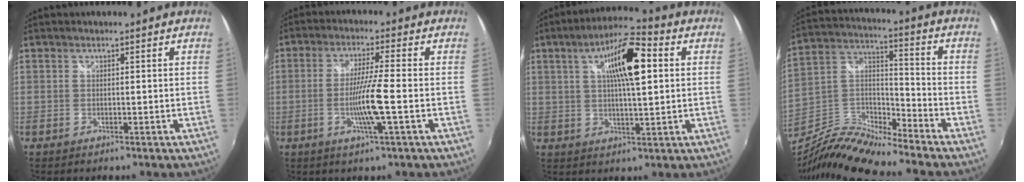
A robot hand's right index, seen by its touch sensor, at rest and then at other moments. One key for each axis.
{"total": 7.5, "fx": -2.1, "fy": -0.8, "fz": 7.2, "tx": -0.135, "ty": -0.011, "tz": -0.040}
{"total": 12.1, "fx": 3.3, "fy": 3.2, "fz": 11.2, "tx": -0.187, "ty": 0.020, "tz": 0.049}
{"total": 12.2, "fx": -10.7, "fy": 0.9, "fz": 5.7, "tx": -0.133, "ty": 0.005, "tz": -0.222}